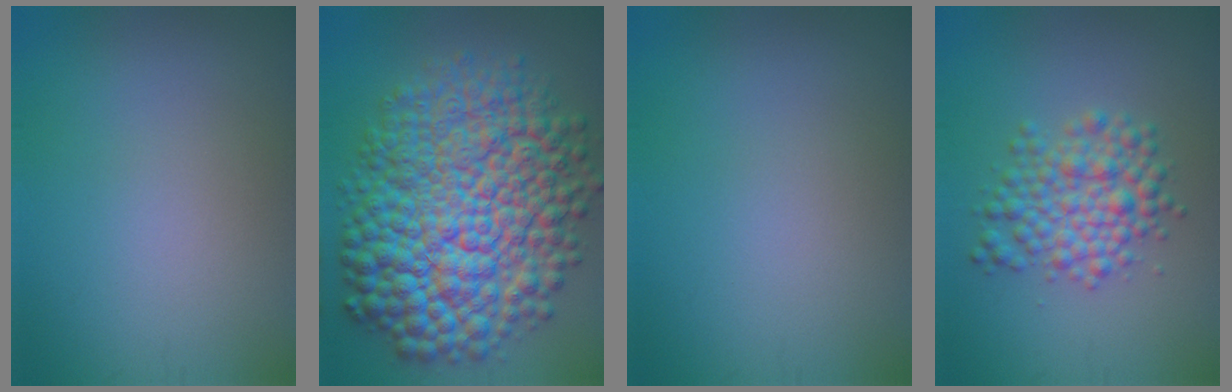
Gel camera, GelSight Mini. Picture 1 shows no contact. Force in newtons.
{"total": 15.5, "press": 15.5, "slide": 0.1}
{"total": 0.0}
{"total": 4.5, "press": 4.5, "slide": 0.1}